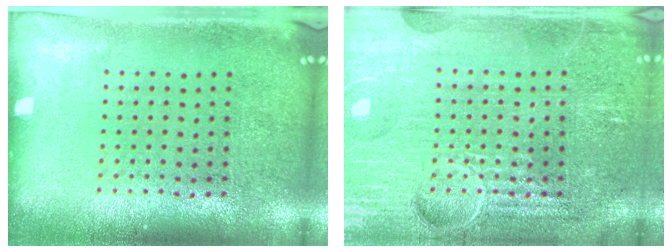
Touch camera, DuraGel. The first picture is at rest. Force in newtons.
{"total": 4.5, "press": 4.5, "slide": 0.6}